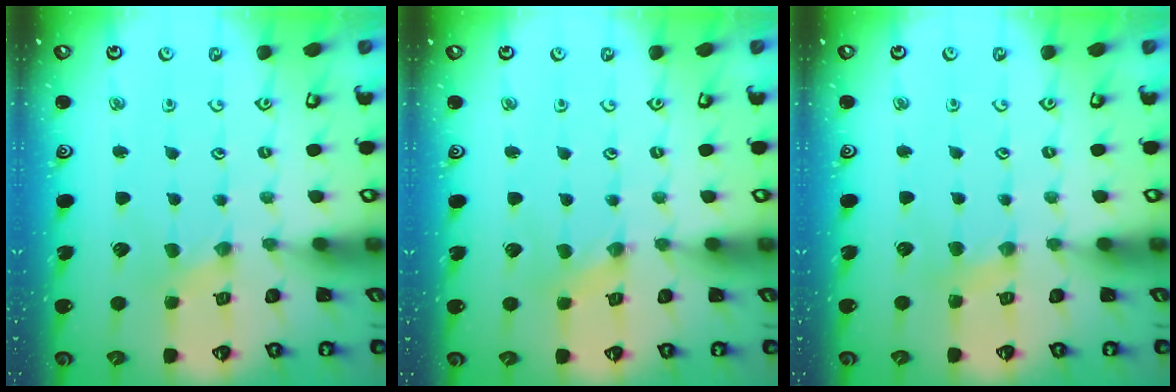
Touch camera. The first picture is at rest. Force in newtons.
{"total": 0.0}
{"total": 3.8, "press": 3.8, "slide": 0.6}